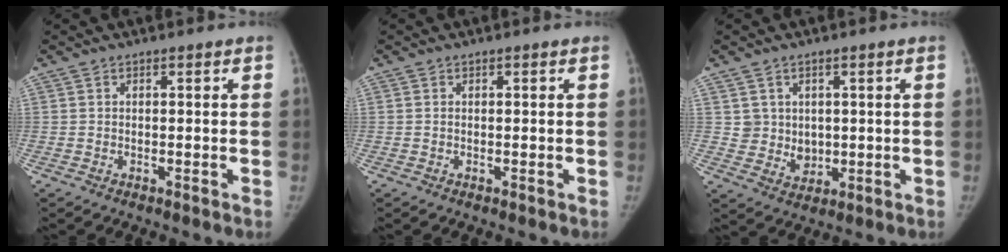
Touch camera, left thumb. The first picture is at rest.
{"total": 0.0}
{"total": 5.1, "force": [1.5, 4.8, 0.9], "torque": [0.009, -0.012, 0.038]}